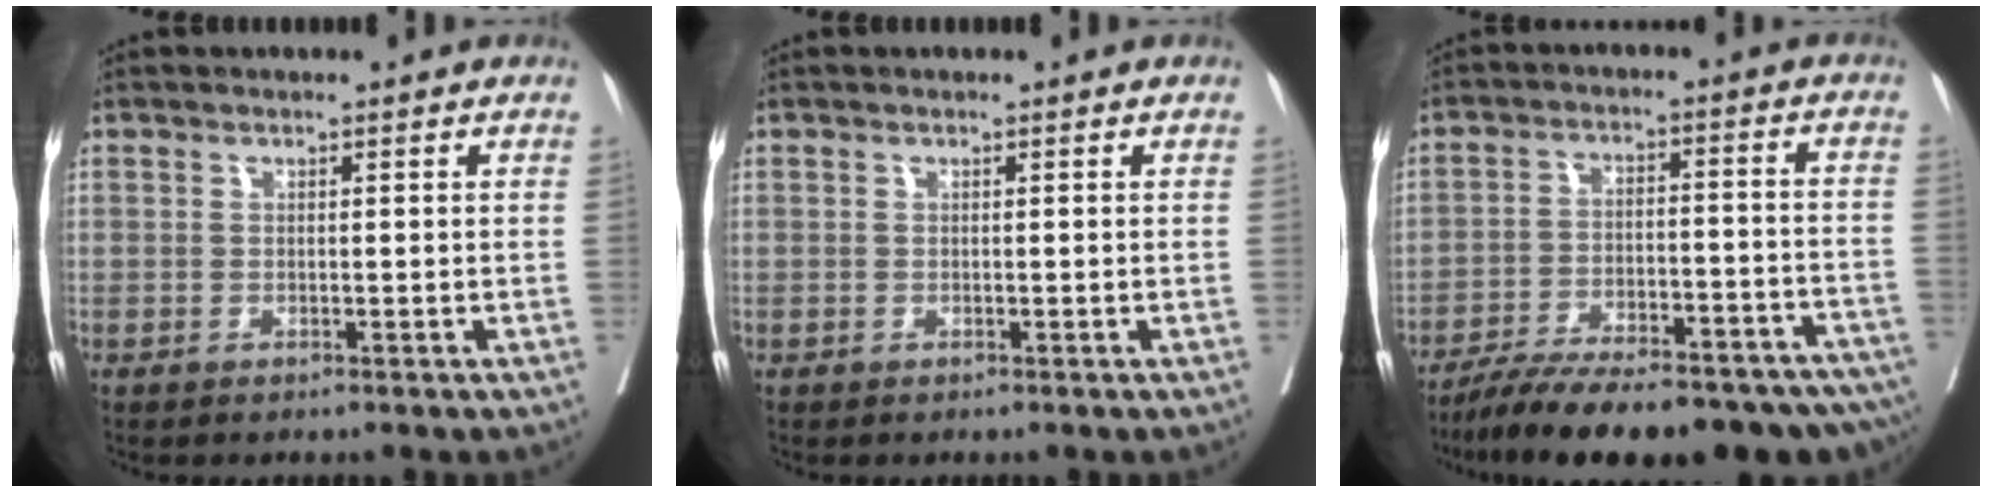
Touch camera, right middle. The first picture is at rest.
{"total": 0.0}
{"total": 24.6, "force": [-19.6, 5.3, 13.9], "torque": [-0.168, -0.004, -0.273]}